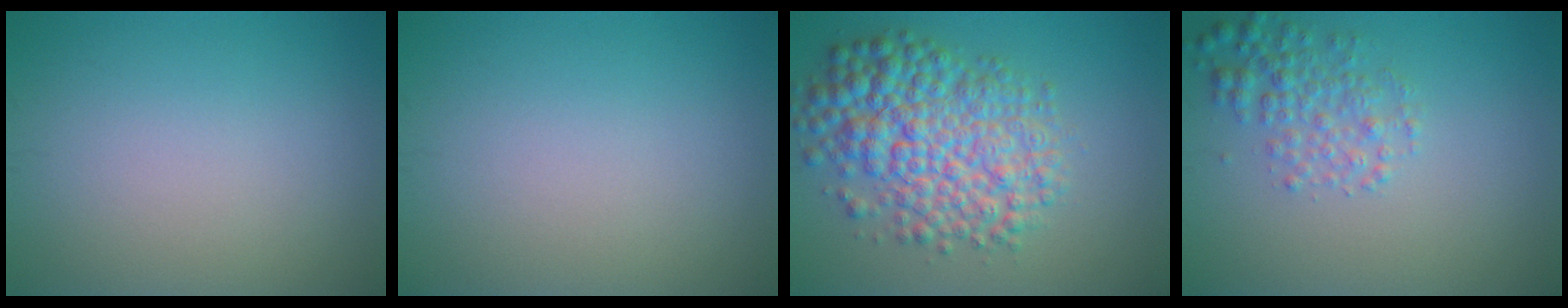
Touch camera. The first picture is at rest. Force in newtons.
{"total": 0.0}
{"total": 8.1, "press": 8.1, "slide": 0.2}
{"total": 2.9, "press": 2.9, "slide": 0.1}